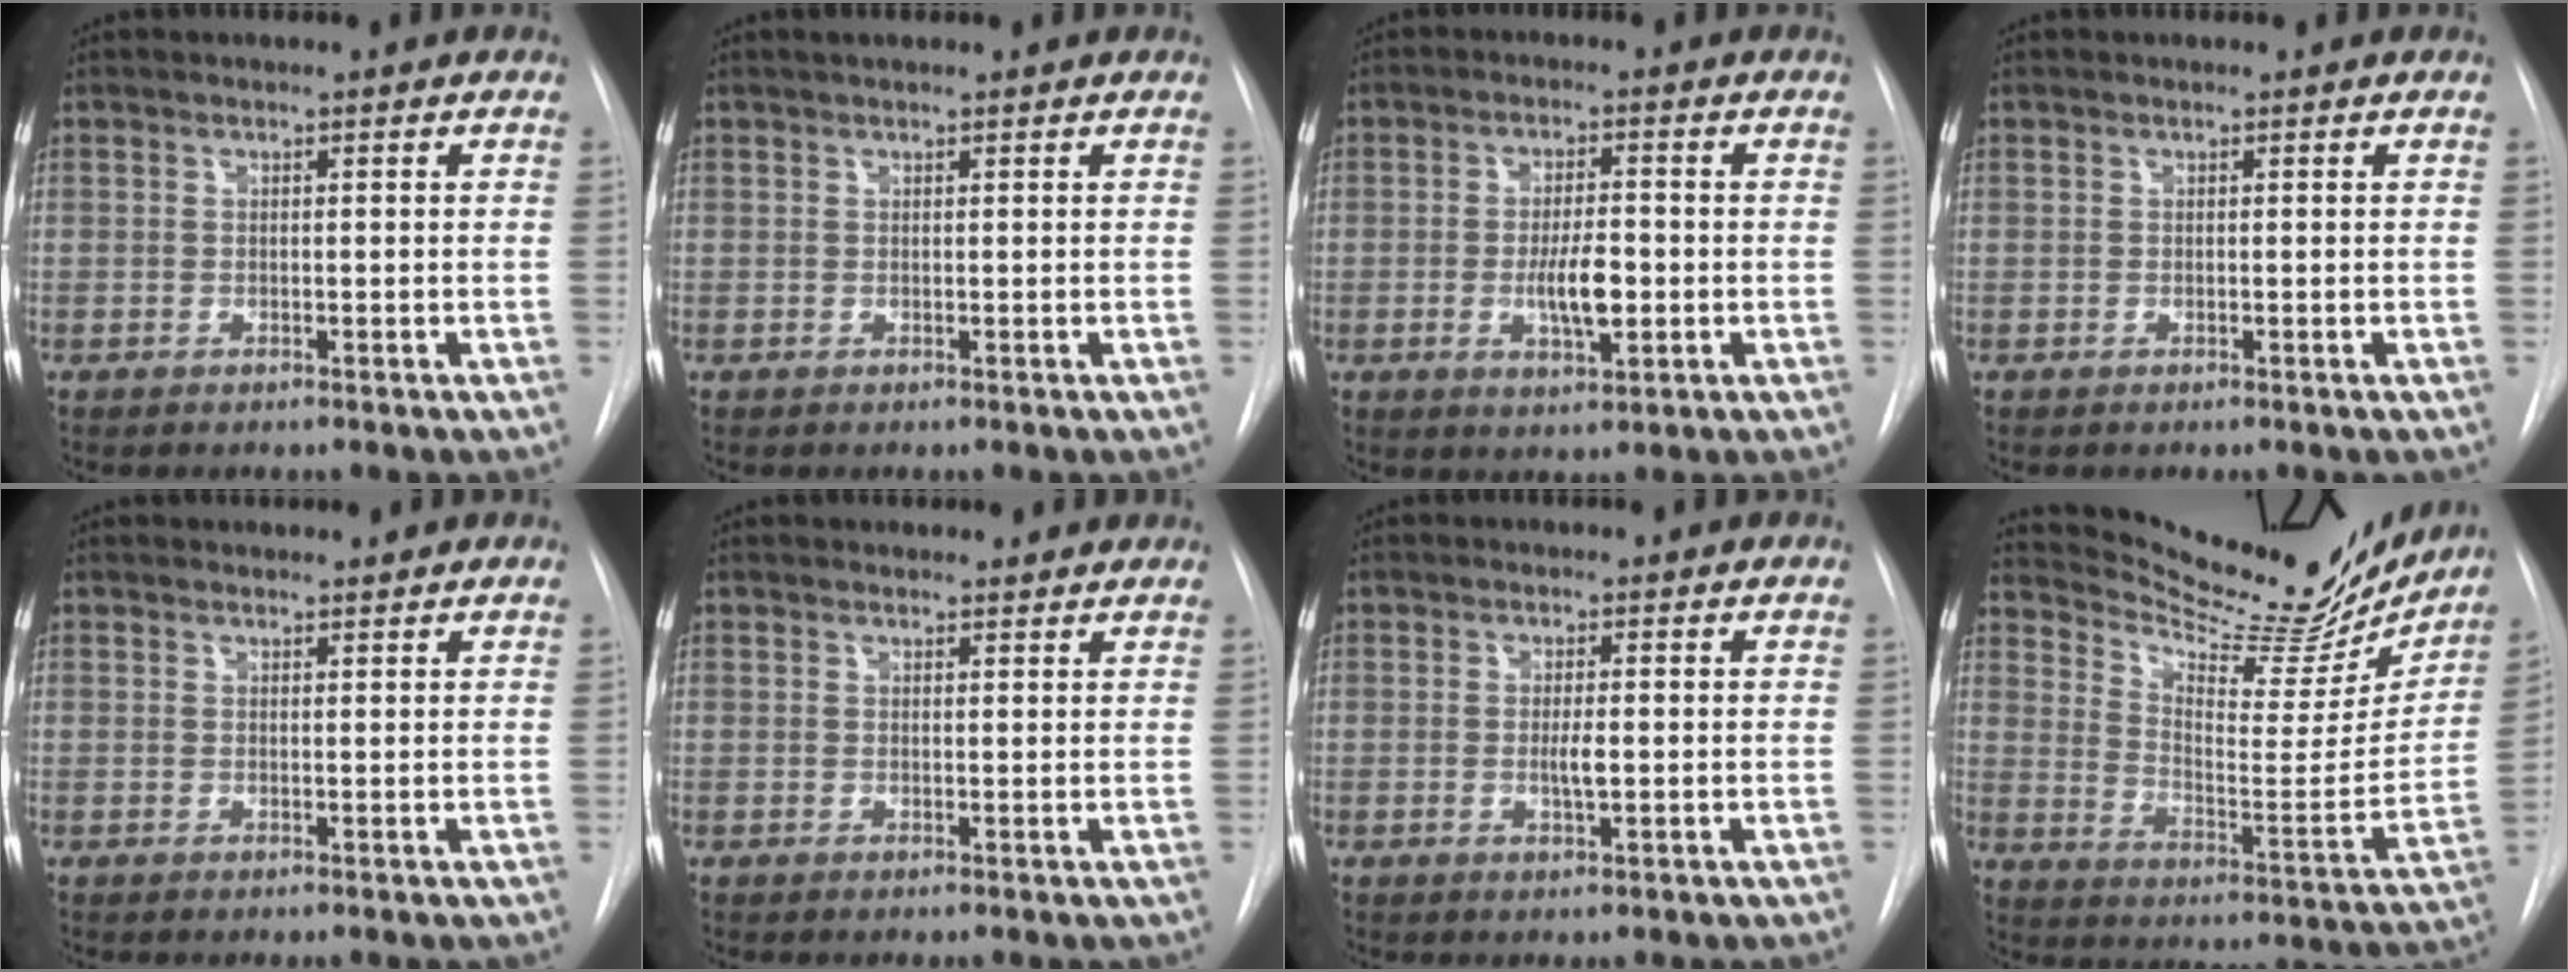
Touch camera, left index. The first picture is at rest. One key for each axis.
{"total": 1.7, "fx": 1.5, "fy": 0.2, "fz": 0.8, "tx": -0.011, "ty": 0.021, "tz": 0.024}
{"total": 5.8, "fx": -1.1, "fy": 1.8, "fz": 5.4, "tx": -0.097, "ty": -0.005, "tz": -0.016}
{"total": 0.0}
{"total": 2.3, "fx": 2.2, "fy": 0.5, "fz": 0.3, "tx": -0.008, "ty": 0.012, "tz": 0.030}
{"total": 3.3, "fx": 3.1, "fy": 1.0, "fz": 0.3, "tx": -0.003, "ty": 0.009, "tz": 0.032}
{"total": 2.1, "fx": -0.1, "fy": 0.3, "fz": 2.1, "tx": -0.040, "ty": -0.003, "tz": -0.002}
{"total": 22.3, "fx": 20.6, "fy": 4.8, "fz": 7.0, "tx": -0.105, "ty": -0.058, "tz": 0.283}